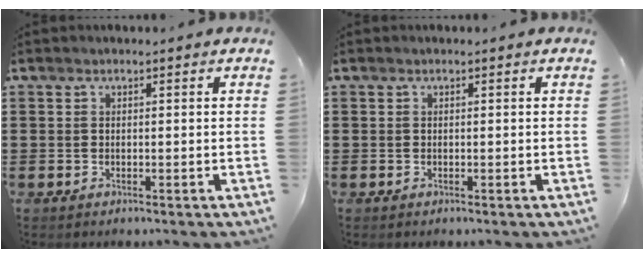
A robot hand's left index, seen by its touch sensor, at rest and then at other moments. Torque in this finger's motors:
{"motor_torque": [0.00, 0.00, 0.00, 0.00]}